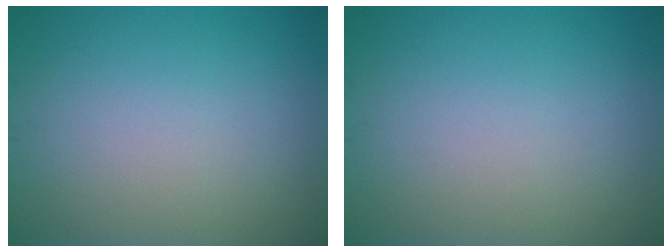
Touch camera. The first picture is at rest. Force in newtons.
{"total": 0.0}